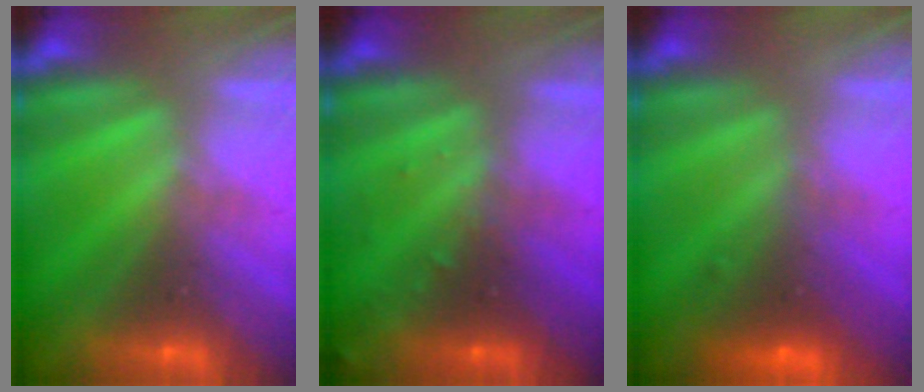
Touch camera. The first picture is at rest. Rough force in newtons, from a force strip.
{"total": 2.7}
{"total": 6.9}